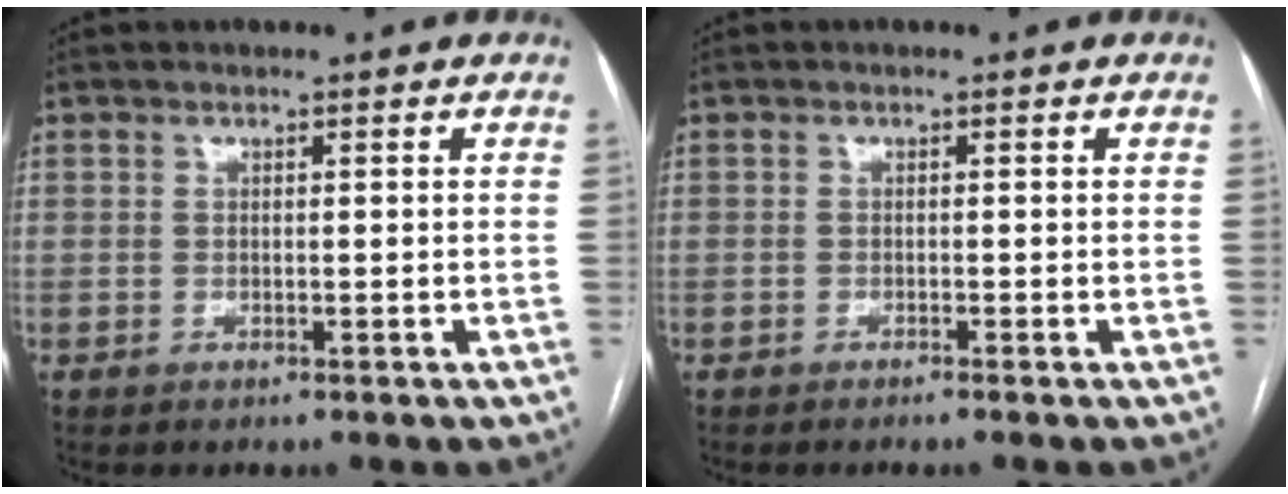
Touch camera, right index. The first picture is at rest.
{"total": 0.7, "force": [-0.6, -0.2, 0.3], "torque": [-0.005, 0.002, -0.012]}